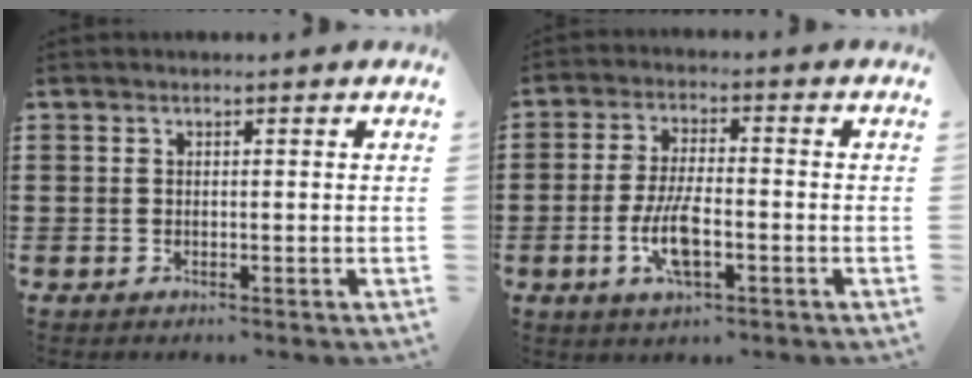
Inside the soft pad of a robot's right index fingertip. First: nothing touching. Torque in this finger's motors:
{"motor_torque": [1.75, 0.39, 0.75, 0.18]}